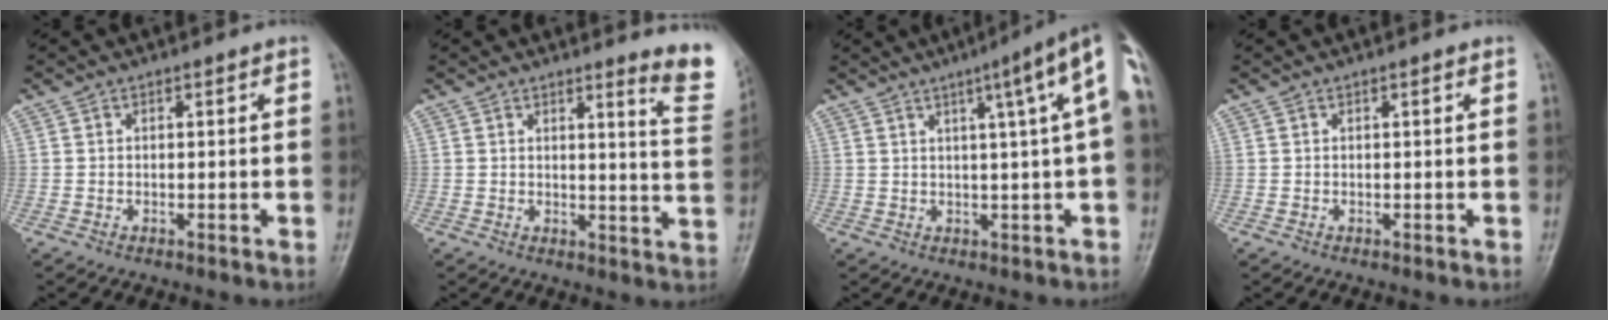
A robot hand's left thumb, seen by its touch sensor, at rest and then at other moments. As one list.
[{"total": 7.8, "force": [6.4, 0.4, 4.3], "torque": [-0.031, -0.061, 0.058]}, {"total": 10.4, "force": [3.3, 0.5, 9.9], "torque": [-0.121, 0.016, 0.033]}, {"total": 0.0}]